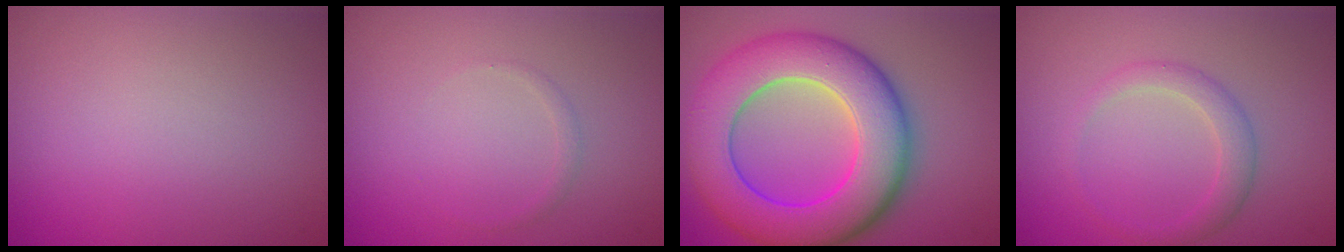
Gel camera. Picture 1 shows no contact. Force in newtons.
{"total": 0.6, "press": 0.6, "slide": 0.1}
{"total": 11.3, "press": 11.3, "slide": 0.1}
{"total": 2.2, "press": 2.2, "slide": 0.2}